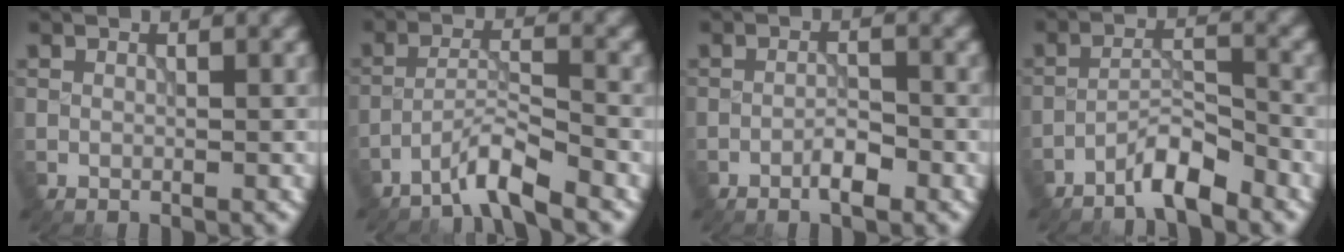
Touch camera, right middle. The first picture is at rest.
{"total": 3.4, "force": [-2.8, 0.0, 1.9], "torque": [-0.034, 0.010, -0.064]}
{"total": 2.1, "force": [-1.3, 0.5, 1.6], "torque": [-0.027, 0.004, -0.024]}
{"total": 3.6, "force": [-3.0, 0.5, 2.0], "torque": [-0.034, 0.012, -0.060]}